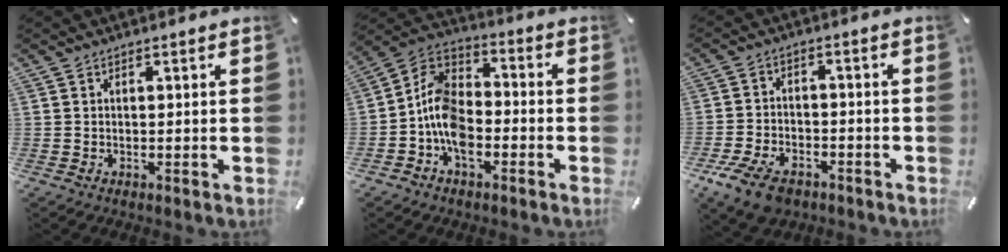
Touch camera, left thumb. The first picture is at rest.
{"total": 11.0, "force": [-5.2, 7.1, 6.6], "torque": [-0.144, 0.020, -0.101]}
{"total": 8.7, "force": [-5.2, 5.2, 4.6], "torque": [-0.103, 0.021, -0.096]}